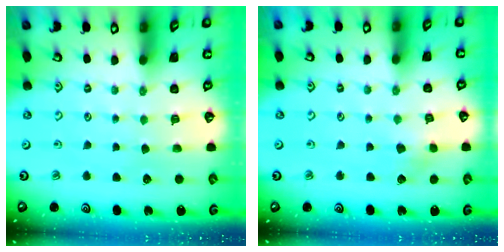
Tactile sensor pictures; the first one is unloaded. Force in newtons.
{"total": 3.4, "press": 3.3, "slide": 0.4}